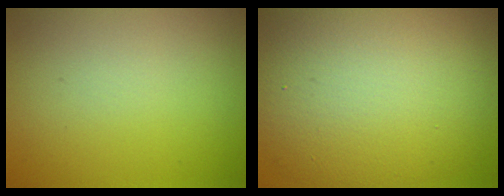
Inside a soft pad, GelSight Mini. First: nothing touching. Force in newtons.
{"total": 13.1, "press": 13.1, "slide": 1.0}